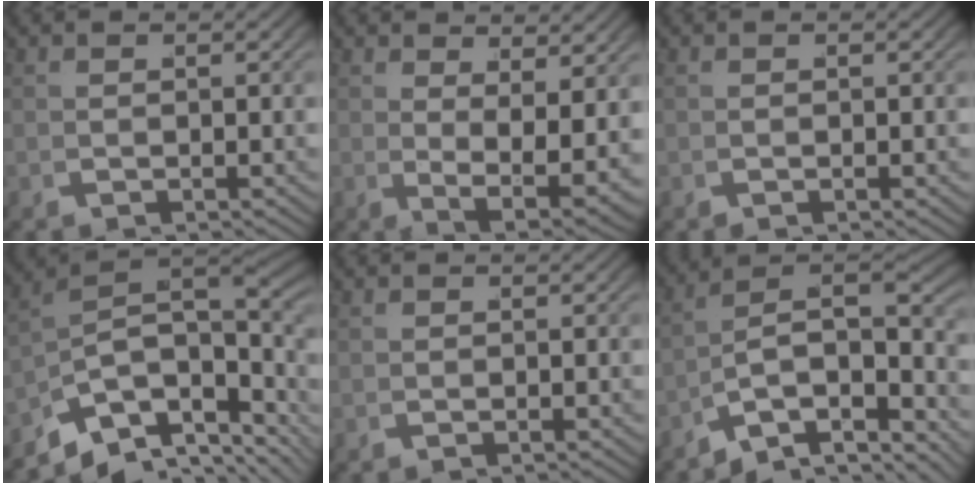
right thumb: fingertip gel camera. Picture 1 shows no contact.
{"total": 6.1, "force": [1.5, 2.6, 5.3], "torque": [-0.091, -0.026, 0.038]}
{"total": 0.0}
{"total": 13.8, "force": [-0.4, 9.0, 10.5], "torque": [-0.177, -0.026, 0.005]}
{"total": 0.0}
{"total": 13.6, "force": [-2.6, 9.8, 9.0], "torque": [-0.179, -0.051, -0.033]}